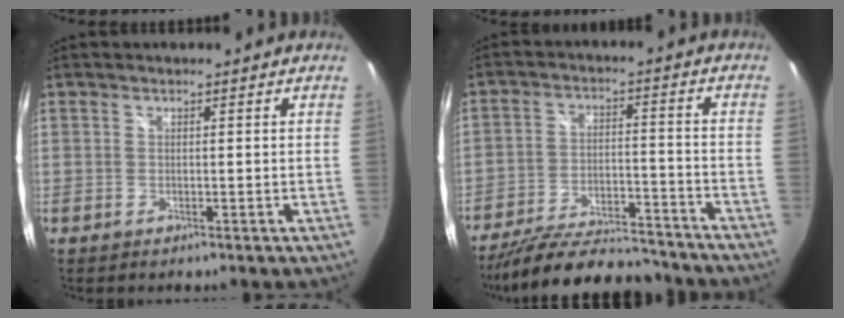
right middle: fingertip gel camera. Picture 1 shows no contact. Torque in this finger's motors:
{"motor_torque": [1.08, -1.05, 0.25, 0.11]}